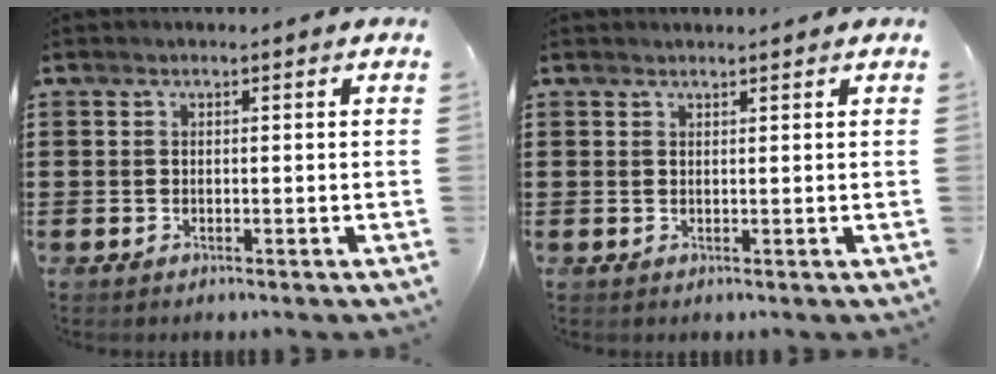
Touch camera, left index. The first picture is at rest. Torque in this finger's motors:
{"motor_torque": [-0.42, 0.86, -0.08, -0.01]}